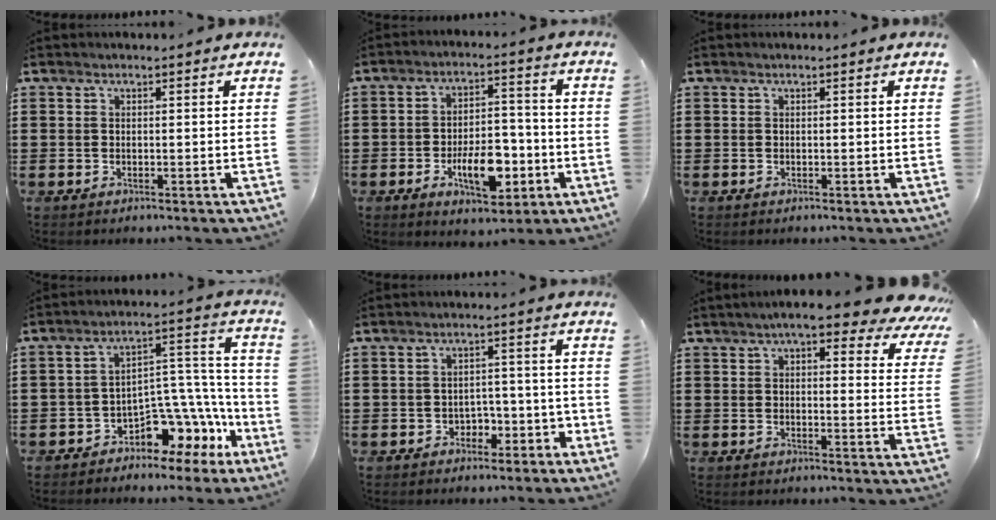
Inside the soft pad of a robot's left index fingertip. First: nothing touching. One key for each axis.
{"total": 9.6, "fx": -3.4, "fy": 4.9, "fz": 7.5, "tx": -0.117, "ty": 0.004, "tz": -0.057}
{"total": 0.0}
{"total": 8.2, "fx": -6.3, "fy": 3.7, "fz": 3.8, "tx": -0.062, "ty": 0.008, "tz": -0.113}
{"total": 3.4, "fx": -2.2, "fy": 2.3, "fz": 1.1, "tx": -0.031, "ty": 0.008, "tz": -0.048}
{"total": 7.7, "fx": 6.1, "fy": 1.3, "fz": 4.4, "tx": -0.080, "ty": -0.019, "tz": 0.104}